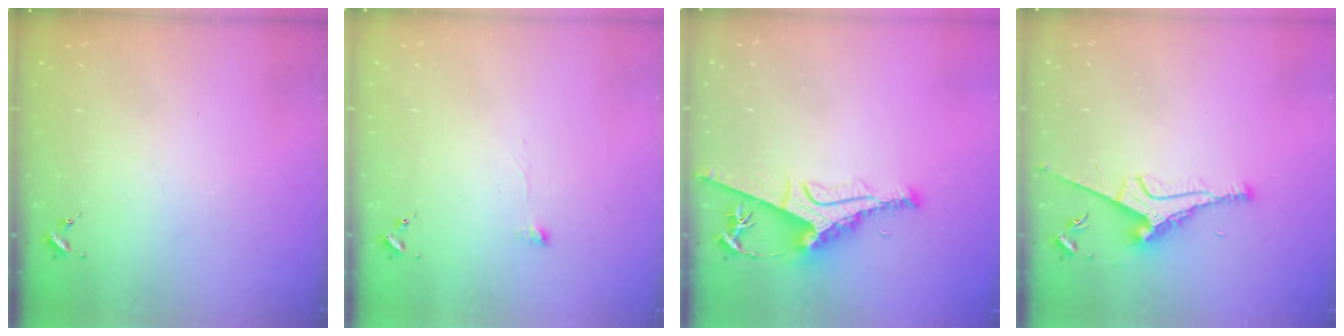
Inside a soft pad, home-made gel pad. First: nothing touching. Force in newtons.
{"total": 5.0, "press": 5.0, "slide": 0.3}
{"total": 10.1, "press": 10.0, "slide": 1.2}
{"total": 9.2, "press": 9.1, "slide": 1.3}